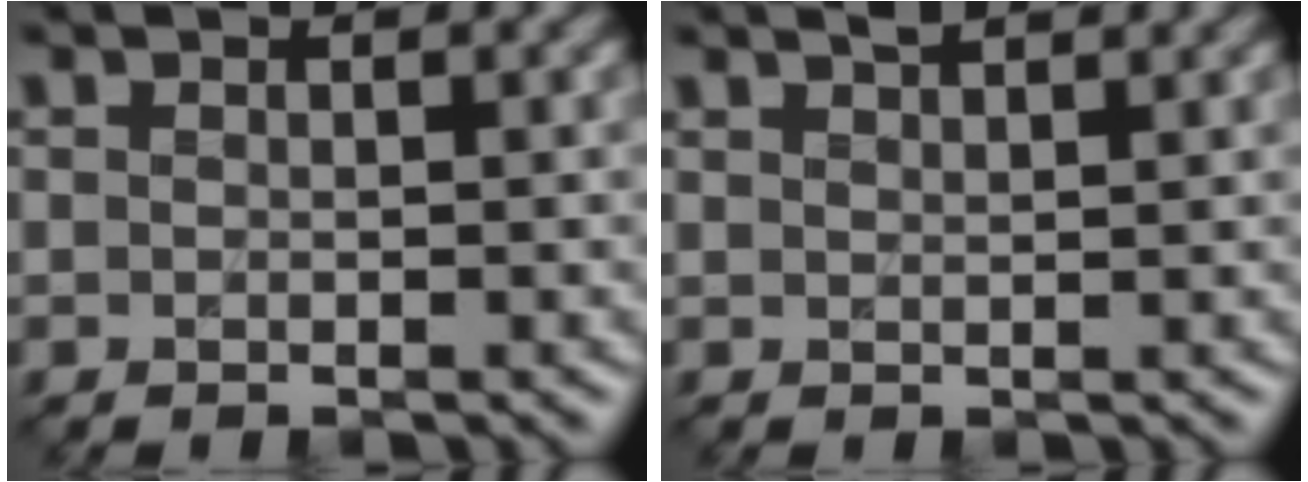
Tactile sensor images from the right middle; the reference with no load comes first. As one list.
[{"total": 2.4, "force": [1.9, 0.8, 1.3], "torque": [0.003, 0.010, 0.008]}]